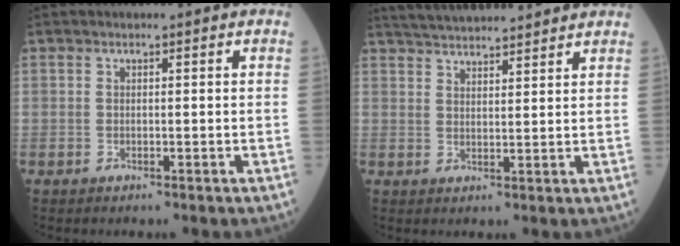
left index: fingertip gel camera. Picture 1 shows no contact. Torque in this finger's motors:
{"motor_torque": [-0.58, -1.41, 0.13, 0.06]}